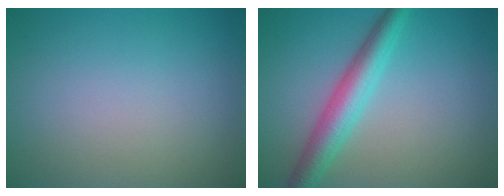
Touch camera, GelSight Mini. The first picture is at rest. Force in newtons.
{"total": 4.4, "press": 4.4, "slide": 0.1}